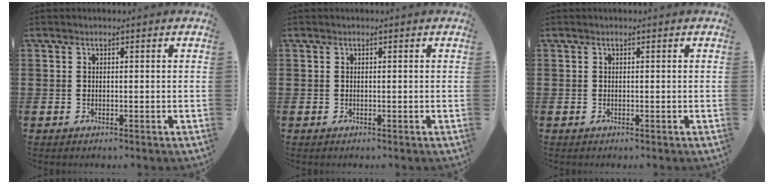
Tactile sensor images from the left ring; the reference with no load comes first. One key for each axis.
{"total": 0.0}
{"total": 0.0}